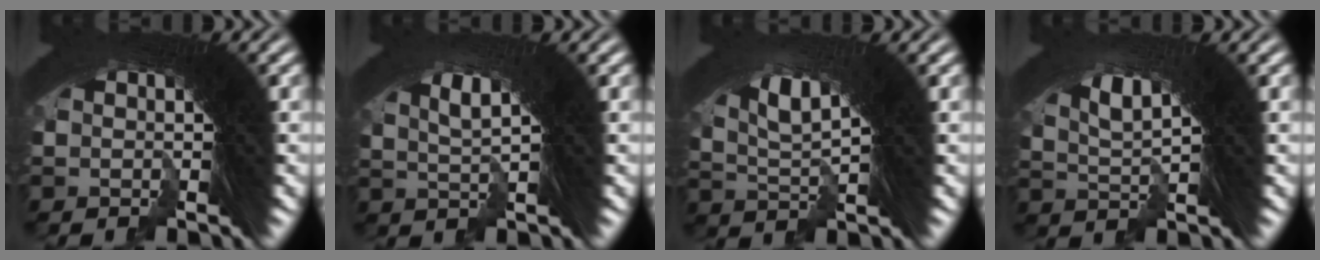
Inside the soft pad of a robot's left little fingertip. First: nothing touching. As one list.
[{"total": 6.6, "force": [1.6, 3.6, 5.3], "torque": [-0.112, 0.005, 0.016]}, {"total": 8.1, "force": [0.8, 4.8, 6.5], "torque": [-0.153, -0.020, 0.015]}, {"total": 7.7, "force": [1.5, 4.5, 6.1], "torque": [-0.135, -0.007, 0.021]}]